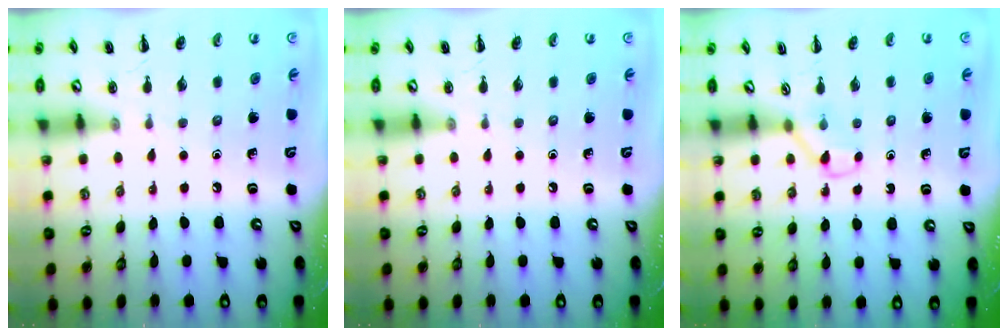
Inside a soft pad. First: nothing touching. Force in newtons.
{"total": 0.0}
{"total": 2.5, "press": 2.3, "slide": 0.9}